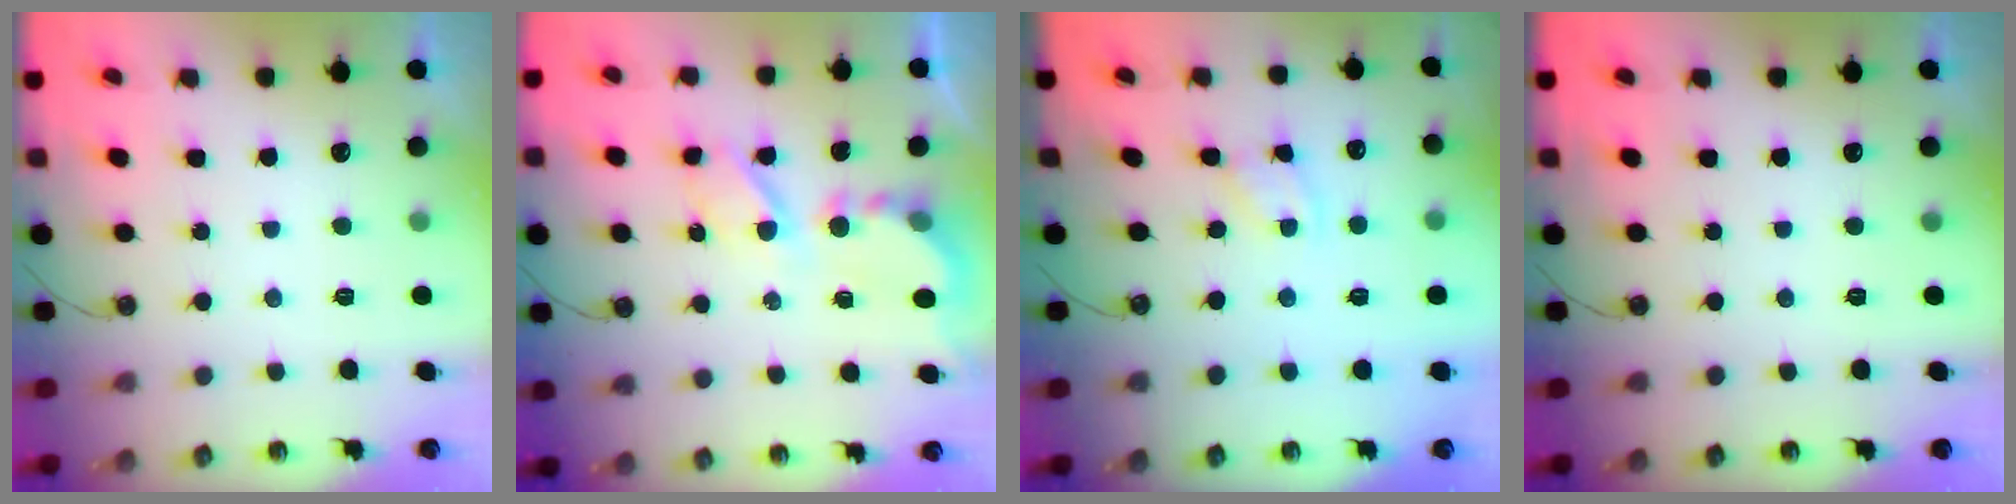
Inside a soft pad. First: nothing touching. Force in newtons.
{"total": 7.2, "press": 7.2, "slide": 0.6}
{"total": 1.7, "press": 1.7, "slide": 0.3}
{"total": 0.0}